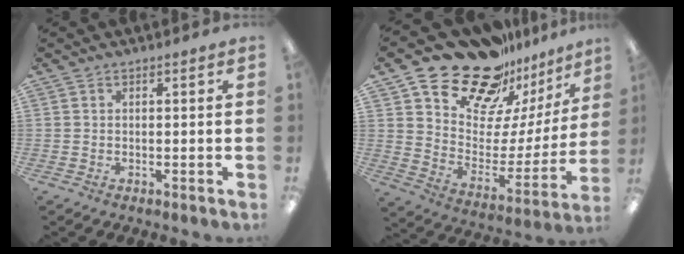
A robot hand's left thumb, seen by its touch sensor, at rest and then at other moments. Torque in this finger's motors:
{"motor_torque": [0.84, 0.63, 1.17, -1.60, 0.23]}